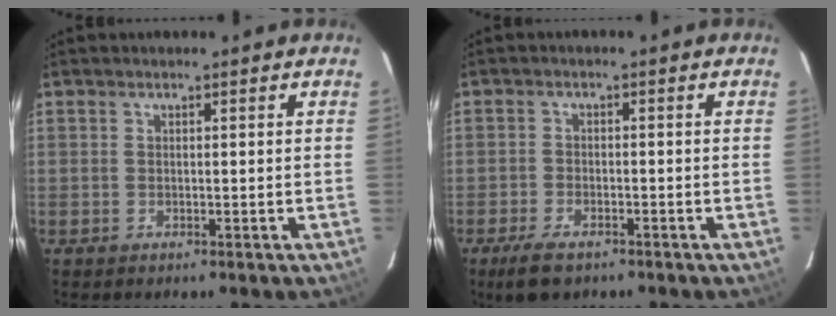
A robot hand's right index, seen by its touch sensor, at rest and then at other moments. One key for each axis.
{"total": 5.5, "fx": -3.9, "fy": 2.3, "fz": 3.2, "tx": -0.082, "ty": -0.011, "tz": -0.069}